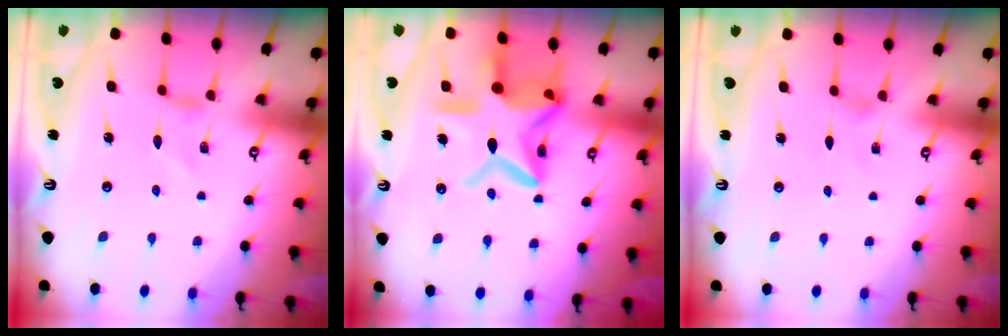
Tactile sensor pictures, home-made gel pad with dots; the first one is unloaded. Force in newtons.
{"total": 17.6, "press": 17.6, "slide": 1.3}
{"total": 0.0}